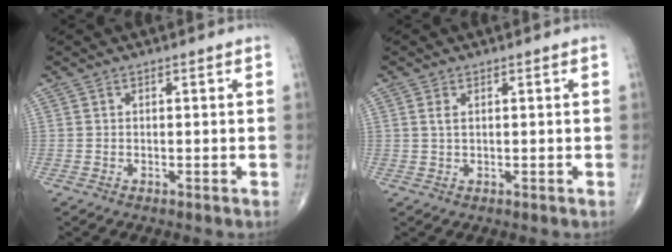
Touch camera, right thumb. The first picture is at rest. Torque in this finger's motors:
{"motor_torque": [-0.35, -0.39, 0.02, 0.09, 0.00]}